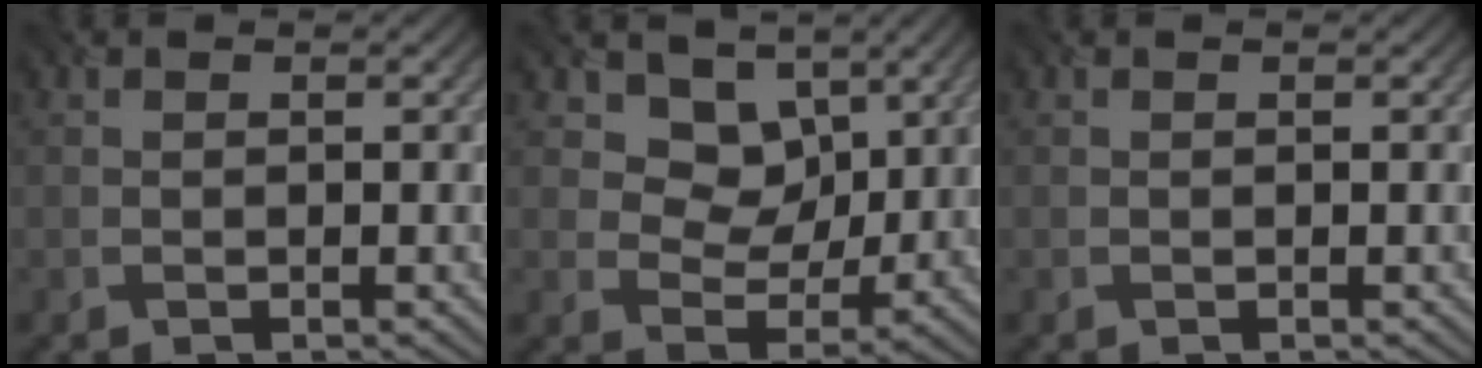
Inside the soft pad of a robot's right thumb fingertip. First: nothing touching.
{"total": 8.0, "force": [4.2, 5.8, 3.7], "torque": [-0.080, -0.027, 0.082]}
{"total": 0.0}